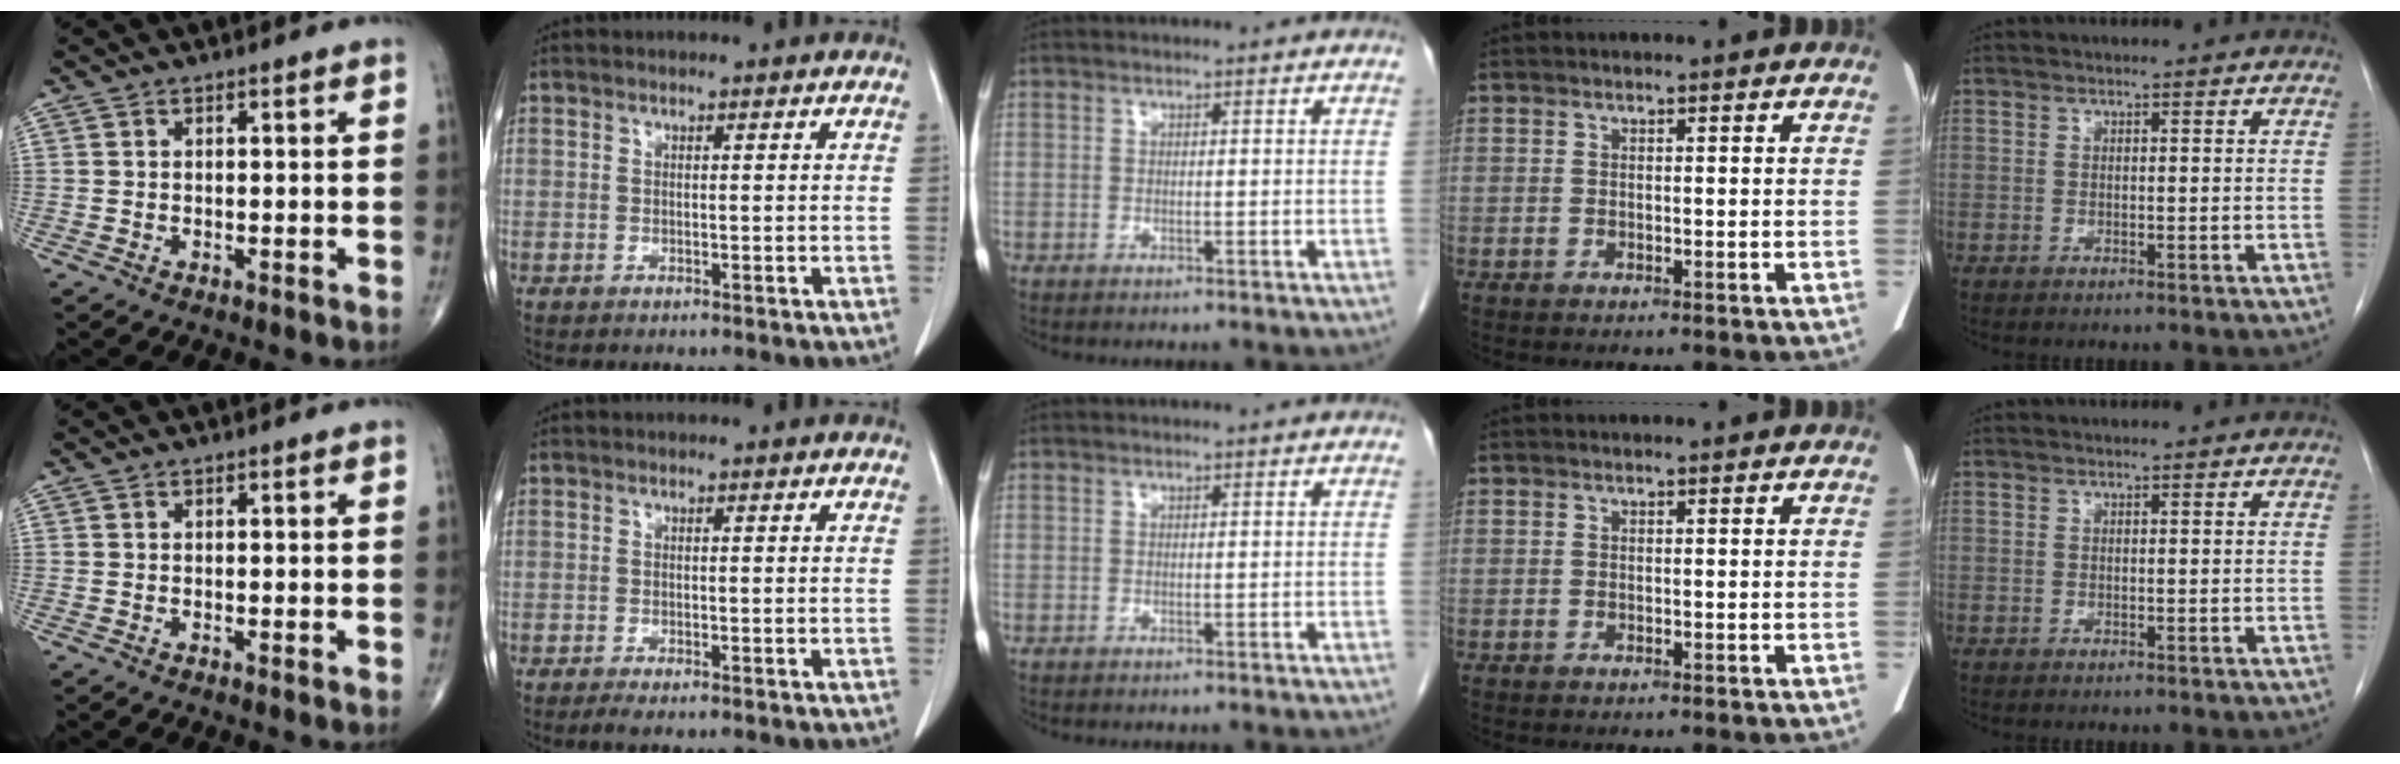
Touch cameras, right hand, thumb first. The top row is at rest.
{"thumb": {"total": 0.5, "force": [0.0, 0.2, 0.5], "torque": [-0.012, -0.003, -0.002]}, "index": {"total": 1.5, "force": [-1.1, 0.0, 1.1], "torque": [-0.021, -0.006, -0.019]}}